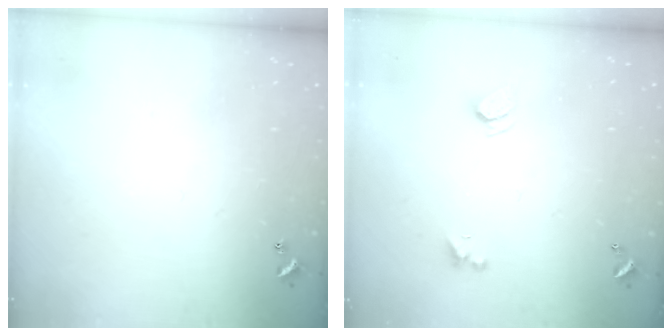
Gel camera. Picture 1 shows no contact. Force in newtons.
{"total": 2.2, "press": 2.2, "slide": 0.3}